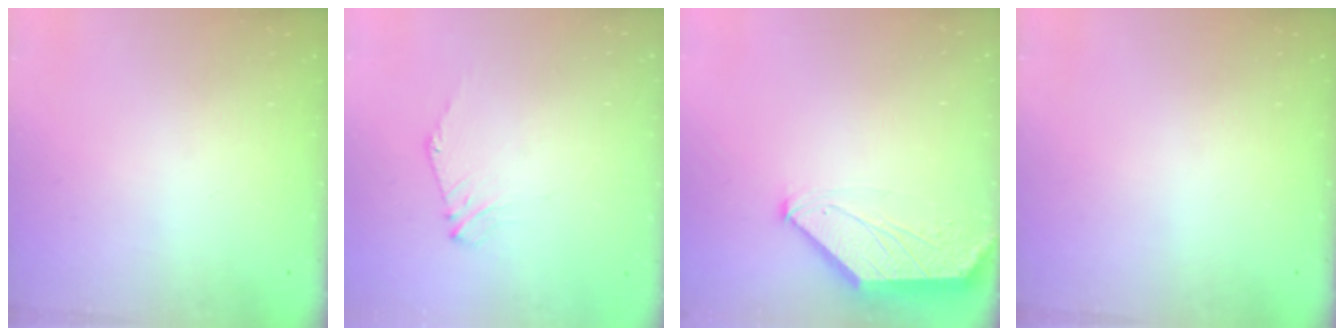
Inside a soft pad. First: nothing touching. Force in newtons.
{"total": 1.6, "press": 1.5, "slide": 0.5}
{"total": 1.6, "press": 1.5, "slide": 0.3}
{"total": 0.0}